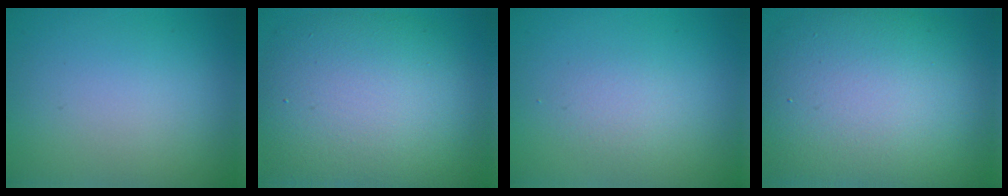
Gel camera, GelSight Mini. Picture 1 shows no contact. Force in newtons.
{"total": 10.1, "press": 10.1, "slide": 0.5}
{"total": 1.3, "press": 1.3, "slide": 0.1}
{"total": 13.4, "press": 13.3, "slide": 0.8}